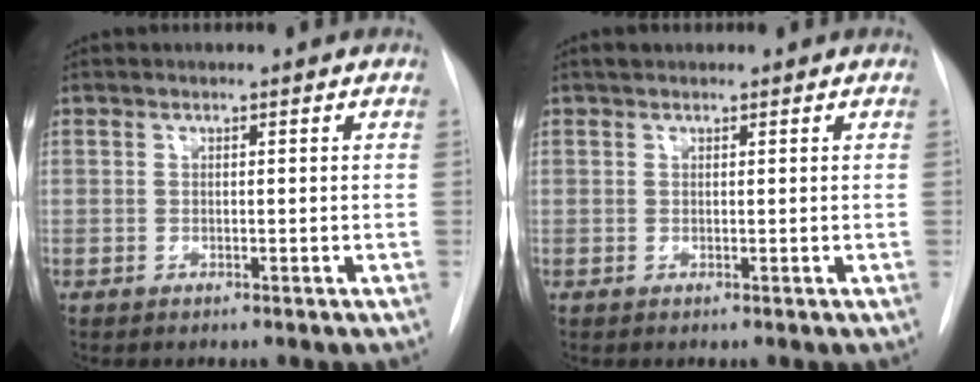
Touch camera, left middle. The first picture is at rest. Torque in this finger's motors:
{"motor_torque": [0.05, -0.05, 0.01, 0.00]}